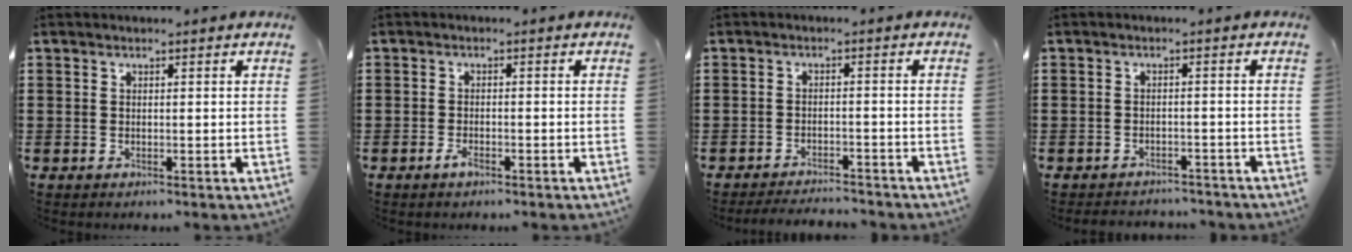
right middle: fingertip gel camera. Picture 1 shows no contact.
{"total": 1.8, "force": [-1.2, 0.6, 1.2], "torque": [-0.038, -0.009, -0.027]}
{"total": 2.8, "force": [-2.8, 0.1, 0.2], "torque": [-0.008, -0.001, -0.059]}
{"total": 2.1, "force": [-2.1, 0.4, -0.2], "torque": [-0.004, 0.000, -0.048]}